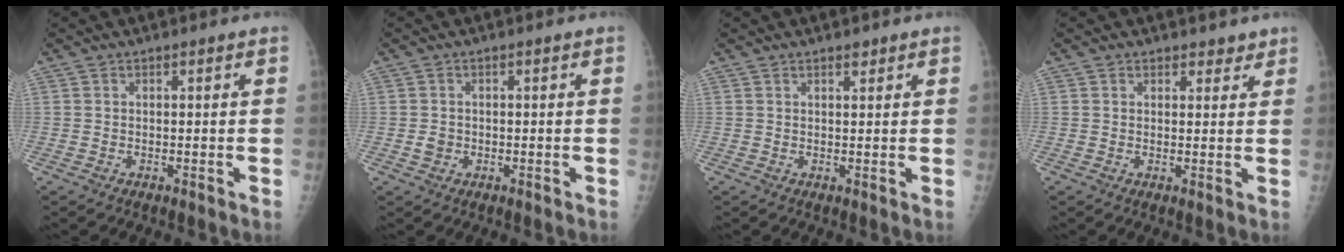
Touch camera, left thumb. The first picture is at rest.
{"total": 1.8, "force": [-0.4, 1.6, 0.7], "torque": [-0.003, 0.004, -0.004]}
{"total": 1.1, "force": [0.9, 0.5, 0.5], "torque": [-0.001, -0.006, 0.012]}
{"total": 2.3, "force": [1.8, 1.5, 0.2], "torque": [0.022, -0.009, 0.018]}